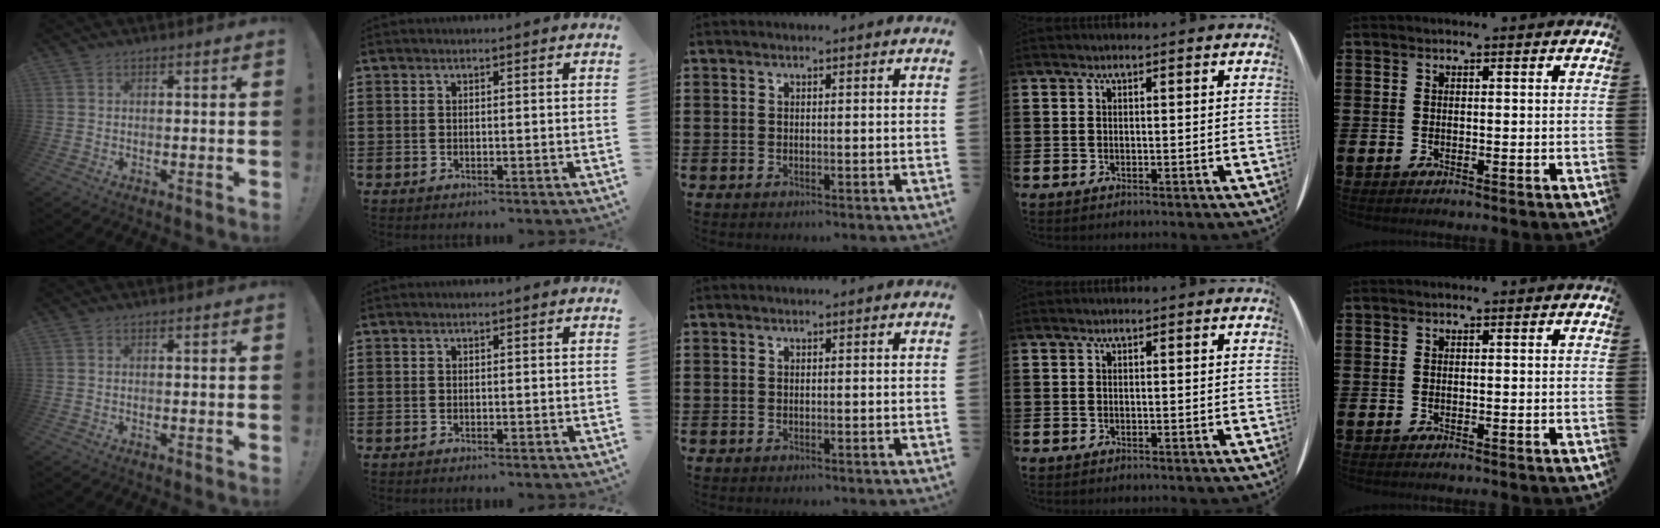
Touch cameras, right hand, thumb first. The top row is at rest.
{}